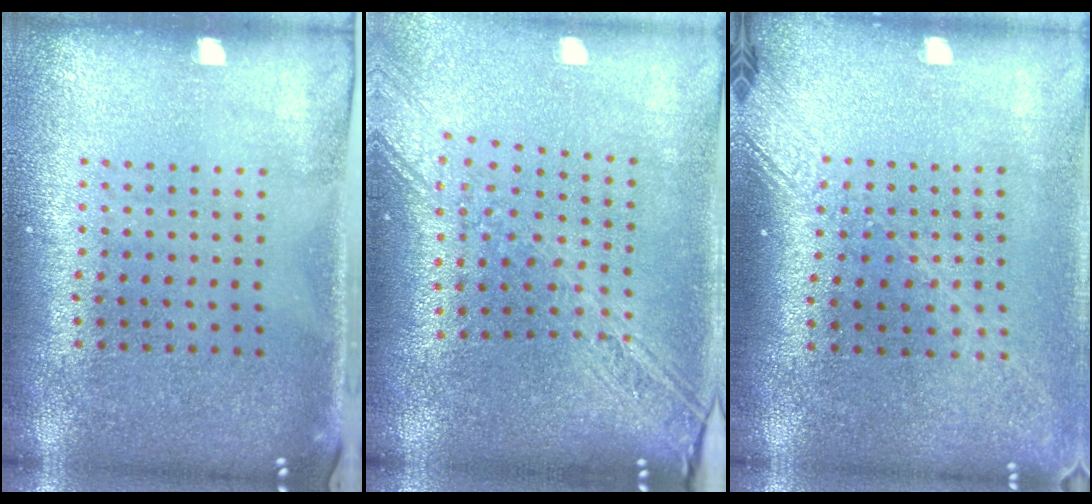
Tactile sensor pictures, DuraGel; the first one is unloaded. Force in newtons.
{"total": 2.6, "press": 2.1, "slide": 1.6}
{"total": 2.0, "press": 1.5, "slide": 1.3}